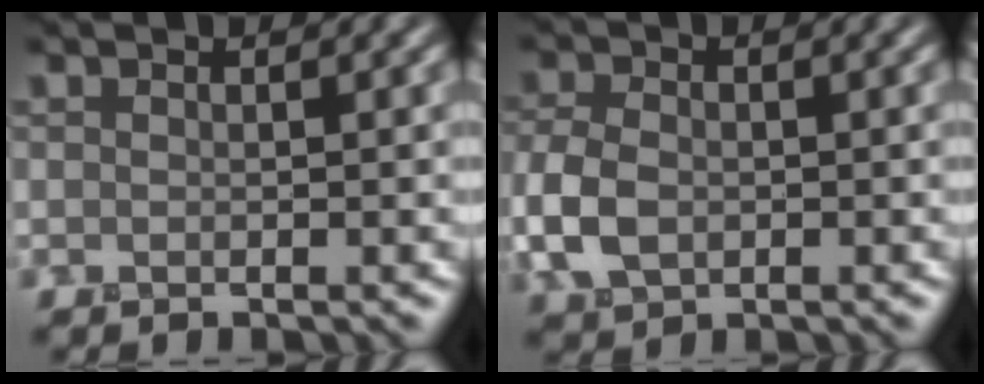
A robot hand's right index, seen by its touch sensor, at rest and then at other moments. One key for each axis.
{"total": 4.5, "fx": -0.9, "fy": 3.1, "fz": 3.1, "tx": -0.085, "ty": 0.000, "tz": -0.024}